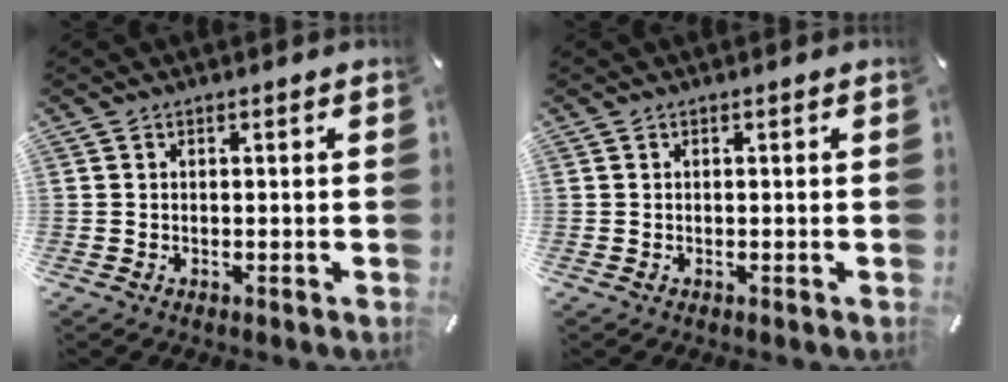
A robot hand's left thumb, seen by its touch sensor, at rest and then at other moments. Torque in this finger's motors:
{"motor_torque": [-0.23, -0.51, 0.04, 0.24, -0.02]}